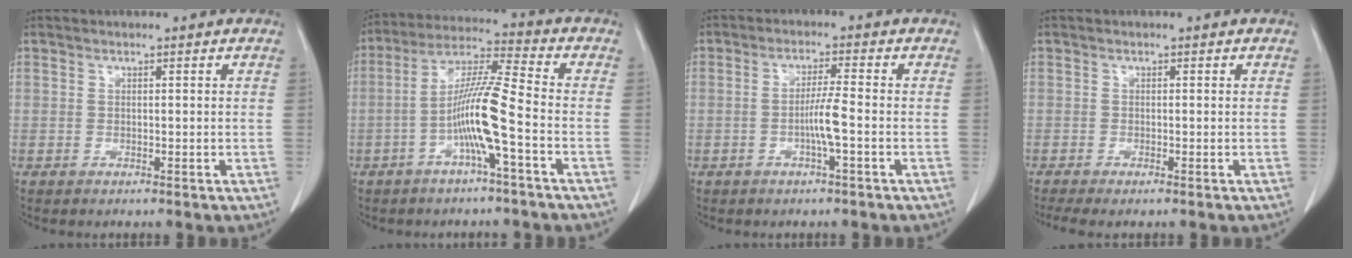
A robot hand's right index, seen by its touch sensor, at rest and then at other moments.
{"total": 10.2, "force": [-3.3, -0.5, 9.6], "torque": [-0.189, 0.014, -0.066]}
{"total": 4.1, "force": [-1.2, -0.4, 3.9], "torque": [-0.076, 0.001, -0.023]}
{"total": 3.0, "force": [-2.3, 0.2, 1.9], "torque": [-0.034, -0.008, -0.039]}